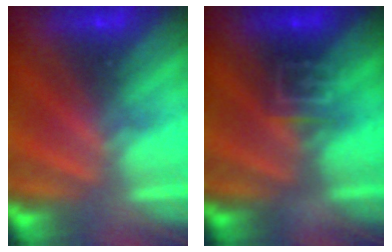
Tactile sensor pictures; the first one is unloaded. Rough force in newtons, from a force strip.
{"total": 2.9}